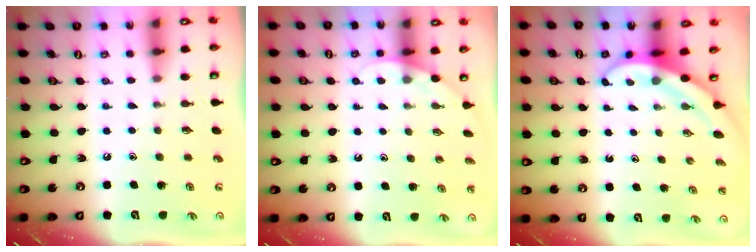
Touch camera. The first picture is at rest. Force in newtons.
{"total": 2.8, "press": 2.8, "slide": 0.1}
{"total": 3.9, "press": 3.9, "slide": 0.2}